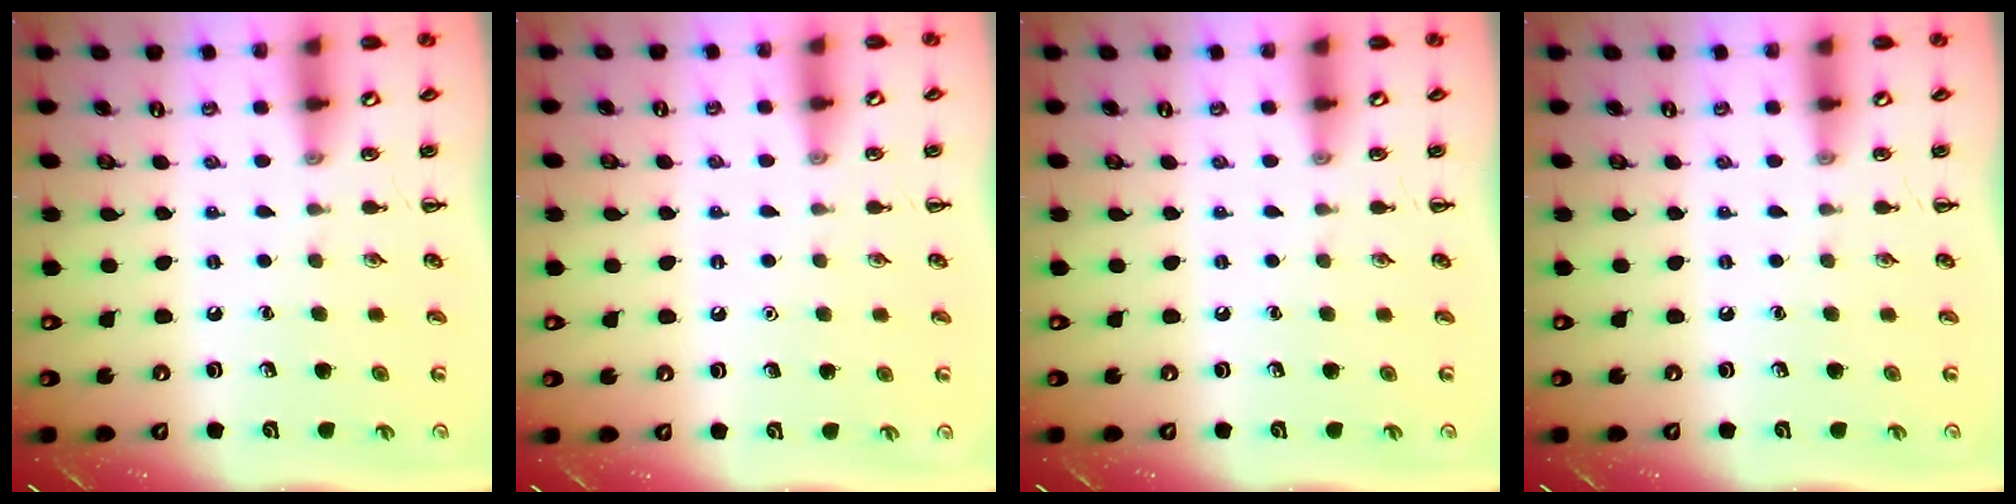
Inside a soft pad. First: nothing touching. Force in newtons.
{"total": 1.6, "press": 1.6, "slide": 0.1}
{"total": 0.0}
{"total": 0.0}